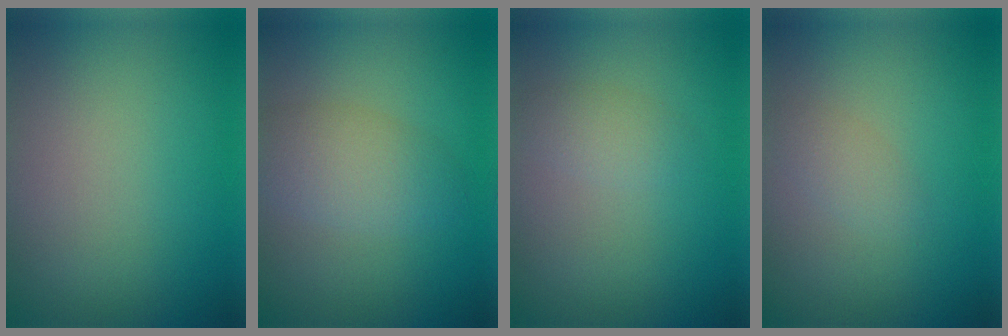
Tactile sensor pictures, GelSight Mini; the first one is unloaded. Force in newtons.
{"total": 3.5, "press": 3.5, "slide": 0.1}
{"total": 1.5, "press": 1.5, "slide": 0.1}
{"total": 1.3, "press": 1.3, "slide": 0.1}